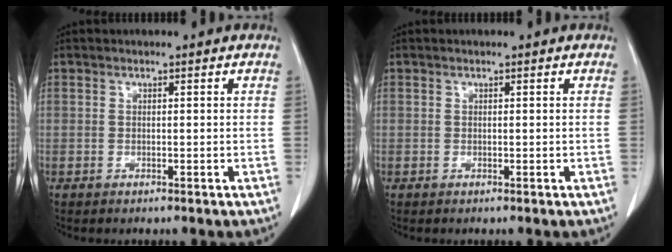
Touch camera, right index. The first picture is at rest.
{"total": 0.0}